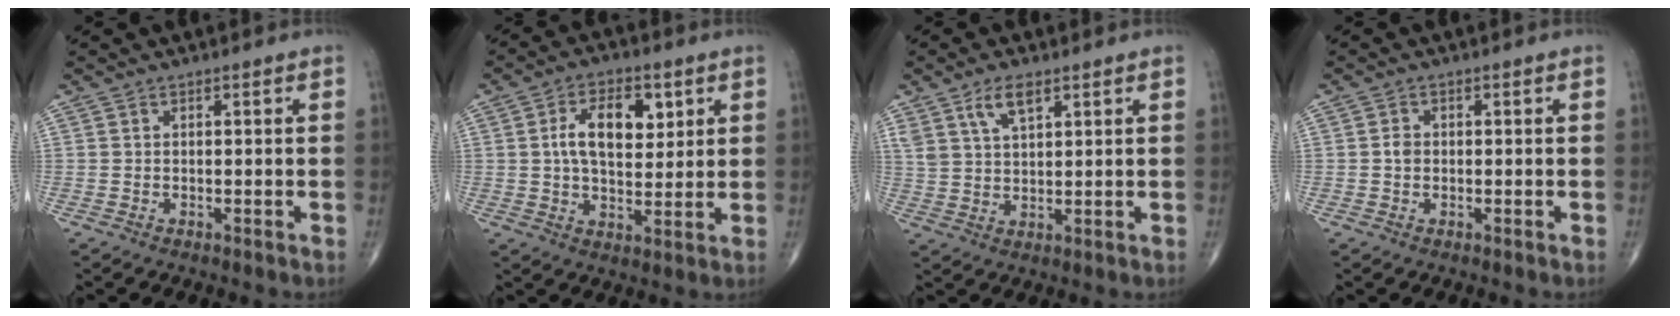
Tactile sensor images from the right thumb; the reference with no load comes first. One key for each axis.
{"total": 10.8, "fx": 2.9, "fy": 6.1, "fz": 8.4, "tx": -0.113, "ty": -0.006, "tz": 0.048}
{"total": 5.9, "fx": 3.5, "fy": 2.5, "fz": 4.0, "tx": -0.071, "ty": -0.015, "tz": 0.070}
{"total": 1.6, "fx": -0.1, "fy": 1.3, "fz": 0.9, "tx": -0.012, "ty": 0.003, "tz": -0.004}